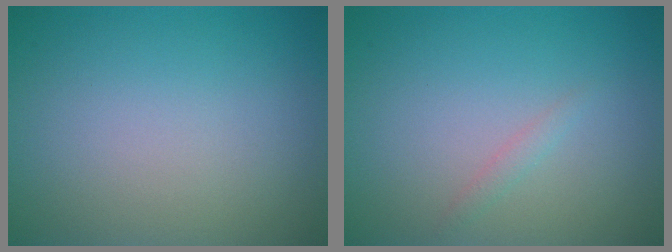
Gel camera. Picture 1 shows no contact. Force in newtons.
{"total": 0.7, "press": 0.7, "slide": 0.0}